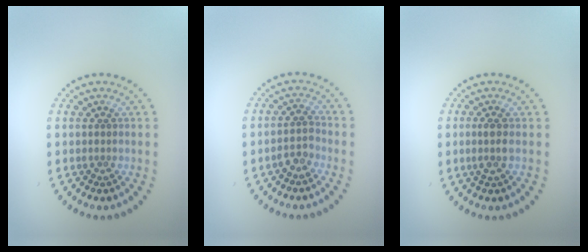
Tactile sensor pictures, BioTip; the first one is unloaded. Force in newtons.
{"total": 1.8, "press": 1.4, "slide": 1.0}
{"total": 1.4, "press": 1.1, "slide": 0.8}